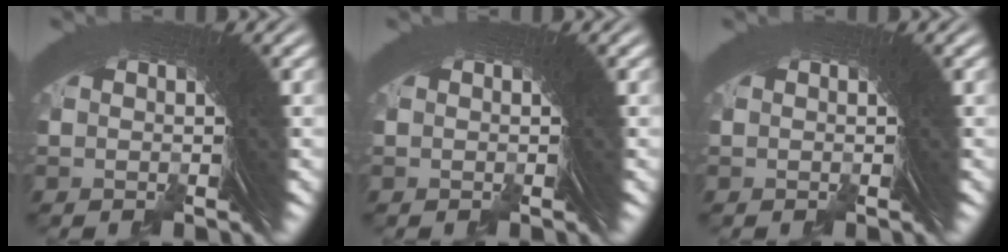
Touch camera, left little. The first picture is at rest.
{"total": 0.0}
{"total": 0.0}